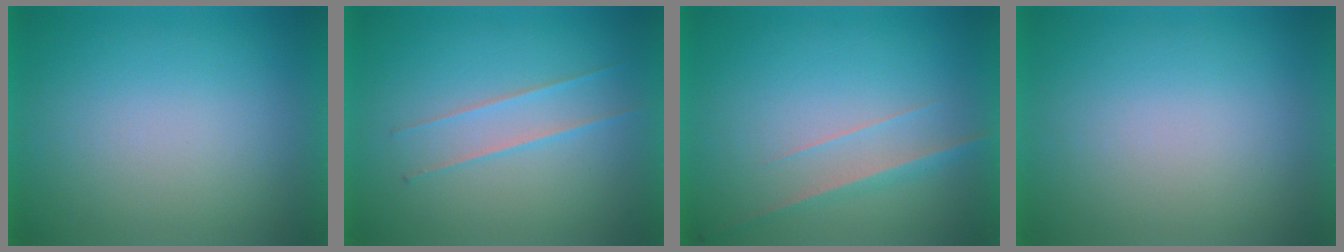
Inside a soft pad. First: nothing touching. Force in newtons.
{"total": 1.9}
{"total": 2.8}
{"total": 1.2}